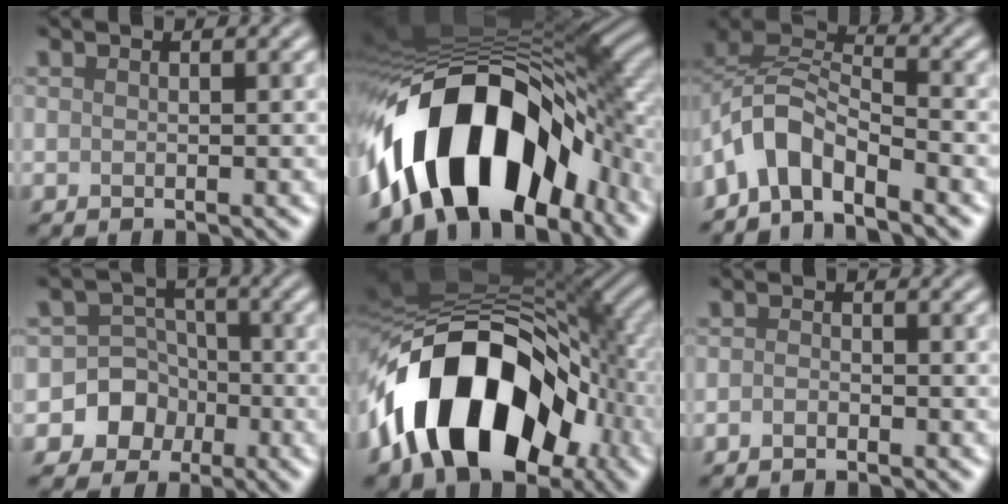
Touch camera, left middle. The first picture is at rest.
{"total": 14.8, "force": [-6.1, 8.1, 10.9], "torque": [-0.168, 0.005, -0.105]}
{"total": 4.5, "force": [-3.2, 2.1, 2.4], "torque": [-0.033, 0.008, -0.071]}
{"total": 6.9, "force": [-2.6, 6.3, 1.1], "torque": [0.003, 0.015, -0.066]}
{"total": 15.6, "force": [-5.2, 9.9, 11.0], "torque": [-0.167, -0.001, -0.095]}
{"total": 0.7, "force": [-0.6, 0.3, 0.4], "torque": [-0.009, 0.002, -0.015]}